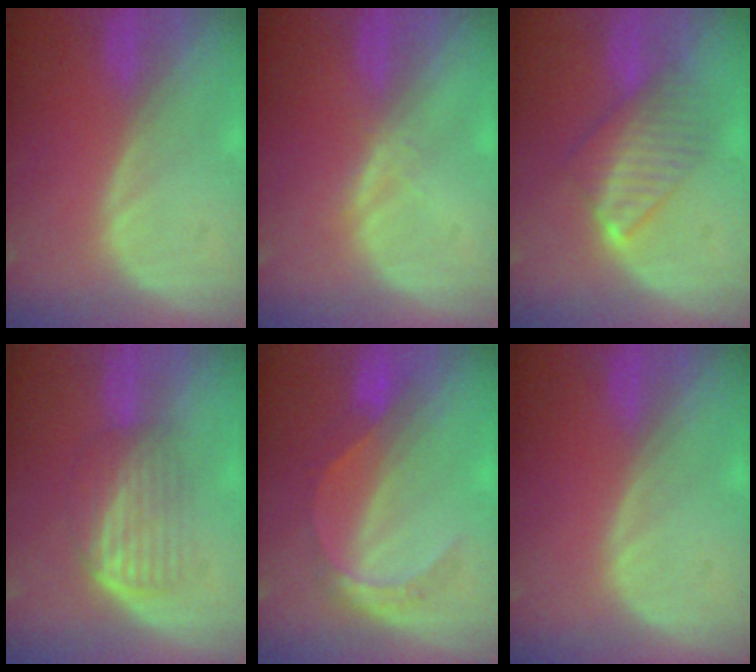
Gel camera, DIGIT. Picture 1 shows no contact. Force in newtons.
{"total": 1.3, "press": 1.3, "slide": 0.1}
{"total": 6.8, "press": 6.7, "slide": 1.0}
{"total": 6.3, "press": 5.6, "slide": 2.7}
{"total": 5.3, "press": 5.0, "slide": 1.6}
{"total": 0.0}